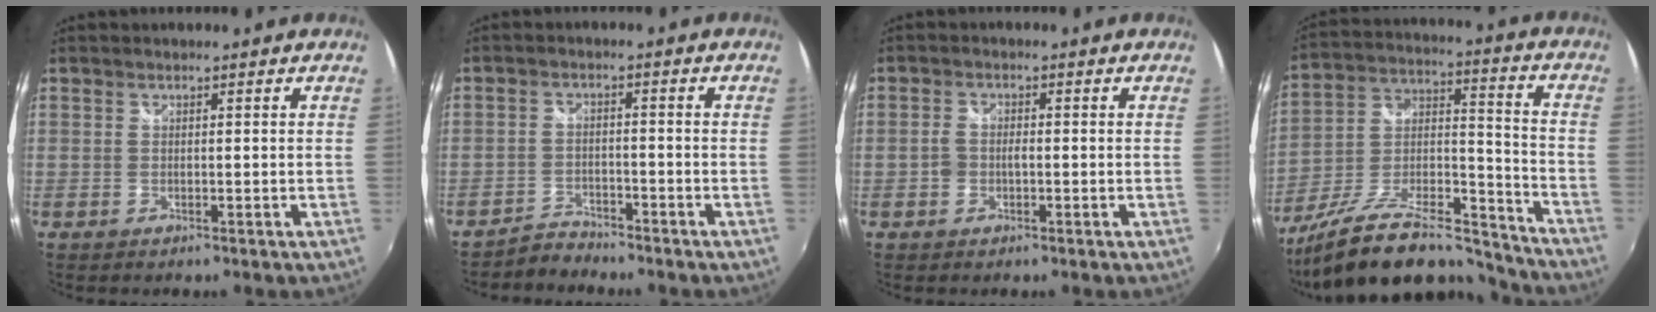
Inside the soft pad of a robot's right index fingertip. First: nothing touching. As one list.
[{"total": 3.6, "force": [-3.6, 0.8, 0.1], "torque": [-0.013, 0.005, -0.067]}, {"total": 2.2, "force": [-0.8, 1.5, 1.4], "torque": [-0.030, 0.002, -0.017]}, {"total": 23.5, "force": [-18.4, 7.9, 12.2], "torque": [-0.227, -0.001, -0.295]}]